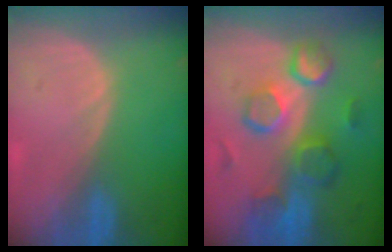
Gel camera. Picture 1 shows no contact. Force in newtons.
{"total": 10.5, "press": 9.2, "slide": 5.1}